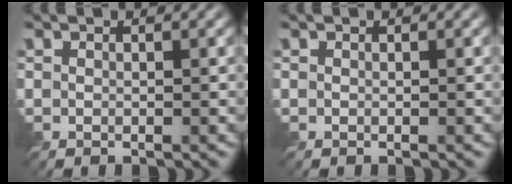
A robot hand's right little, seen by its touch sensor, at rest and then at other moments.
{"total": 0.0}